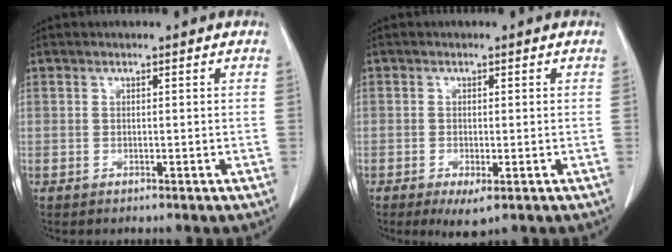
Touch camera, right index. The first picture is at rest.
{"total": 3.2, "force": [-1.6, 1.1, 2.6], "torque": [-0.041, -0.005, -0.019]}